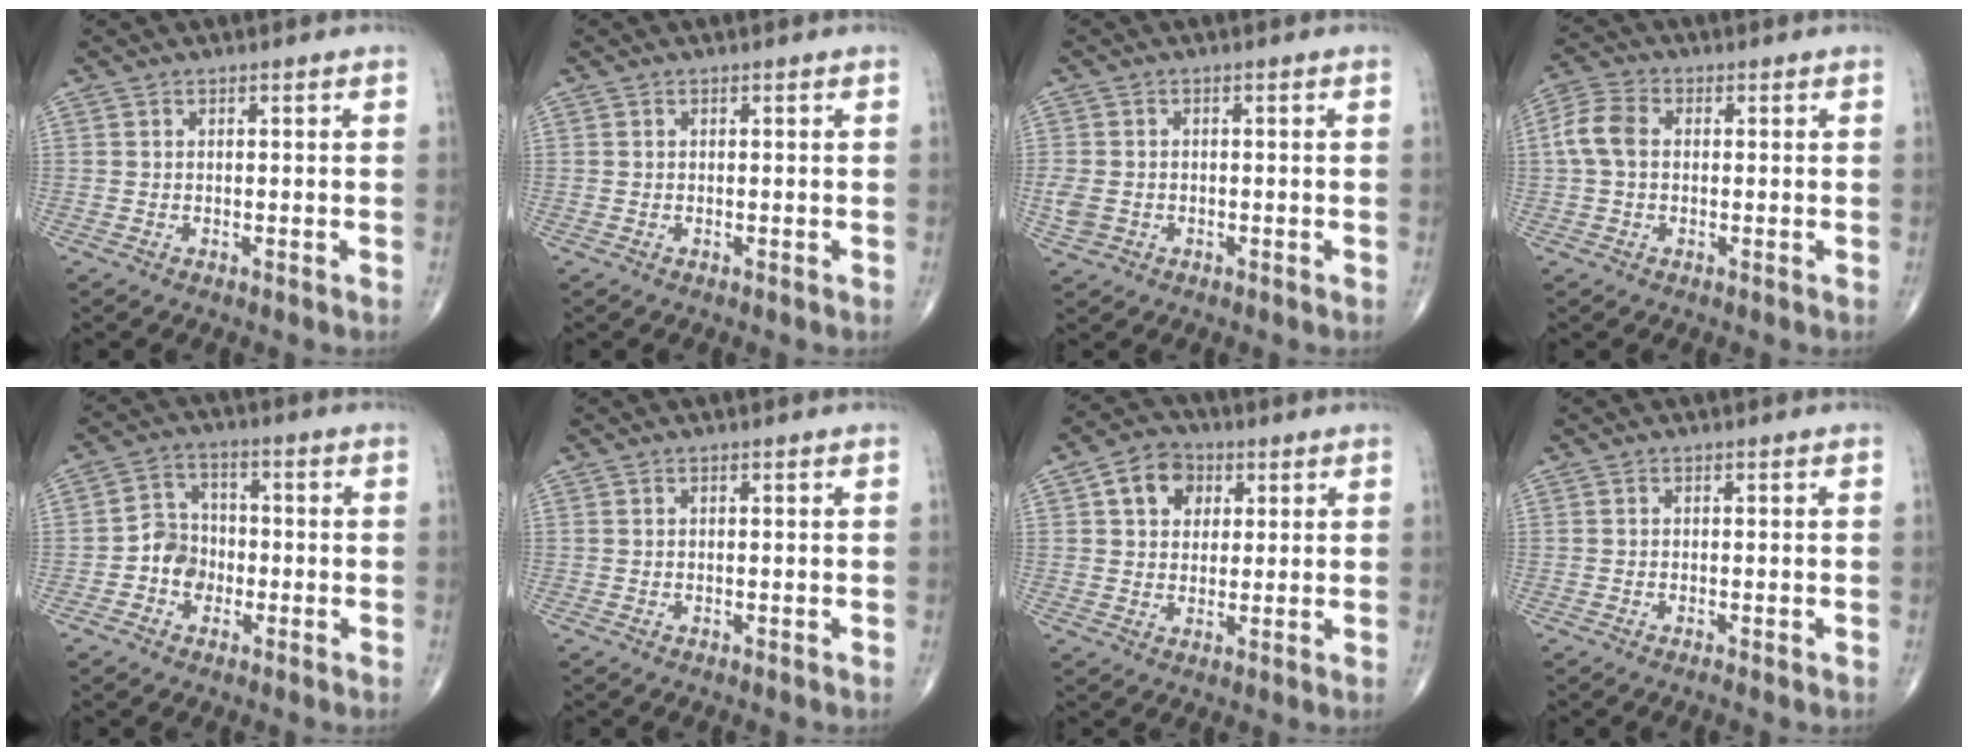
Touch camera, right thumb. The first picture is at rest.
{"total": 0.0}
{"total": 3.8, "force": [-0.9, 3.0, 2.1], "torque": [-0.052, 0.005, -0.014]}
{"total": 6.2, "force": [0.4, 4.4, 4.4], "torque": [-0.098, 0.019, 0.001]}
{"total": 6.3, "force": [-1.8, 5.4, 2.6], "torque": [-0.018, 0.024, -0.044]}
{"total": 0.0}
{"total": 7.8, "force": [2.6, 6.1, 4.1], "torque": [-0.040, 0.000, 0.036]}
{"total": 0.8, "force": [-0.4, 0.1, 0.7], "torque": [-0.016, -0.002, -0.008]}